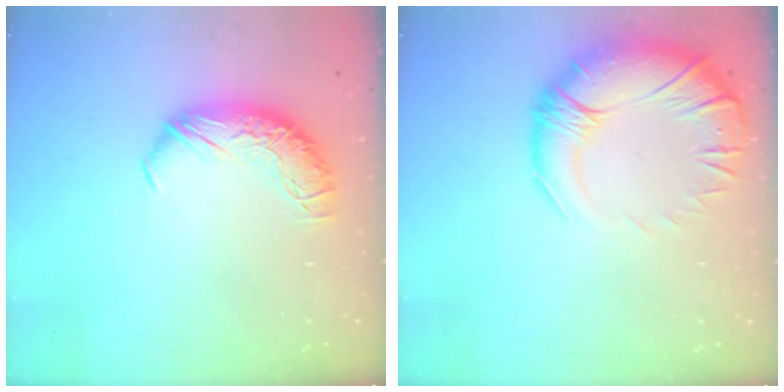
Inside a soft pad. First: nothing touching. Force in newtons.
{"total": 5.3, "press": 3.6, "slide": 3.8}